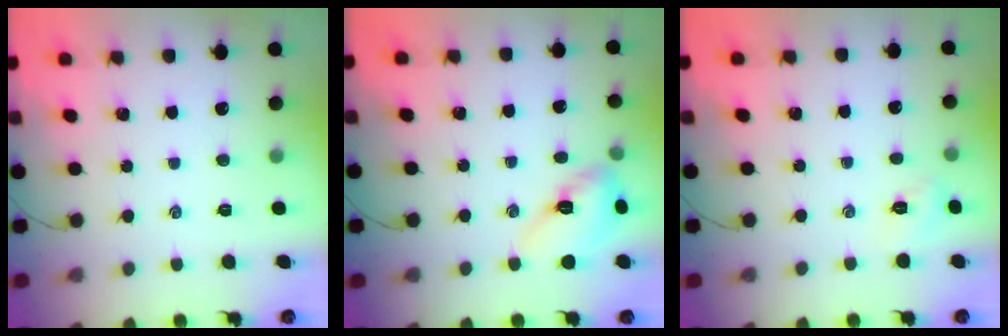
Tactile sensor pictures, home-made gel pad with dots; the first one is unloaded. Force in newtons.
{"total": 10.5, "press": 10.4, "slide": 1.1}
{"total": 3.2, "press": 3.1, "slide": 0.9}